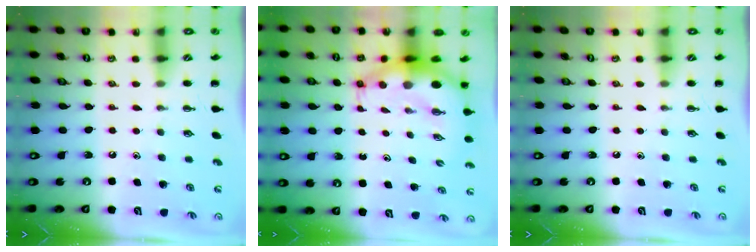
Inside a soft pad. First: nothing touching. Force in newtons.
{"total": 7.6, "press": 7.3, "slide": 2.0}
{"total": 0.0}